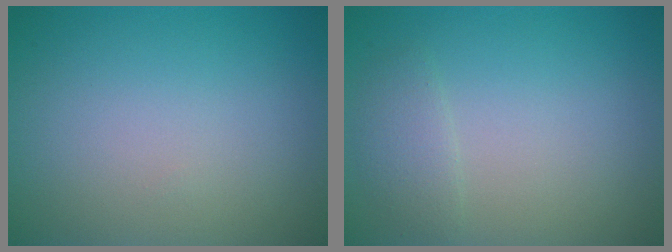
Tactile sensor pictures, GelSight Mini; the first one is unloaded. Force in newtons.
{"total": 1.5, "press": 1.5, "slide": 0.1}